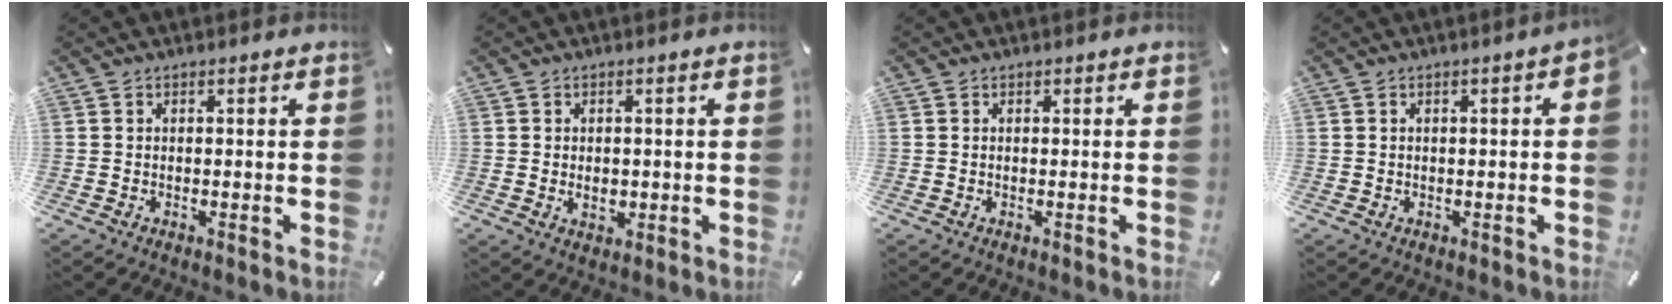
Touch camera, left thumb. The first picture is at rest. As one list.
[{"total": 2.6, "force": [-0.2, 1.9, 1.7], "torque": [-0.024, 0.002, -0.005]}, {"total": 0.0}, {"total": 2.3, "force": [-0.1, 0.4, 2.3], "torque": [-0.037, 0.001, -0.001]}]